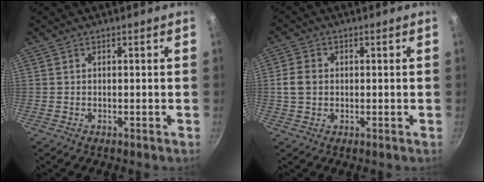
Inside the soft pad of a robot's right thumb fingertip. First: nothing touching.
{"total": 4.7, "force": [0.2, 3.8, 2.7], "torque": [-0.043, 0.005, -0.001]}